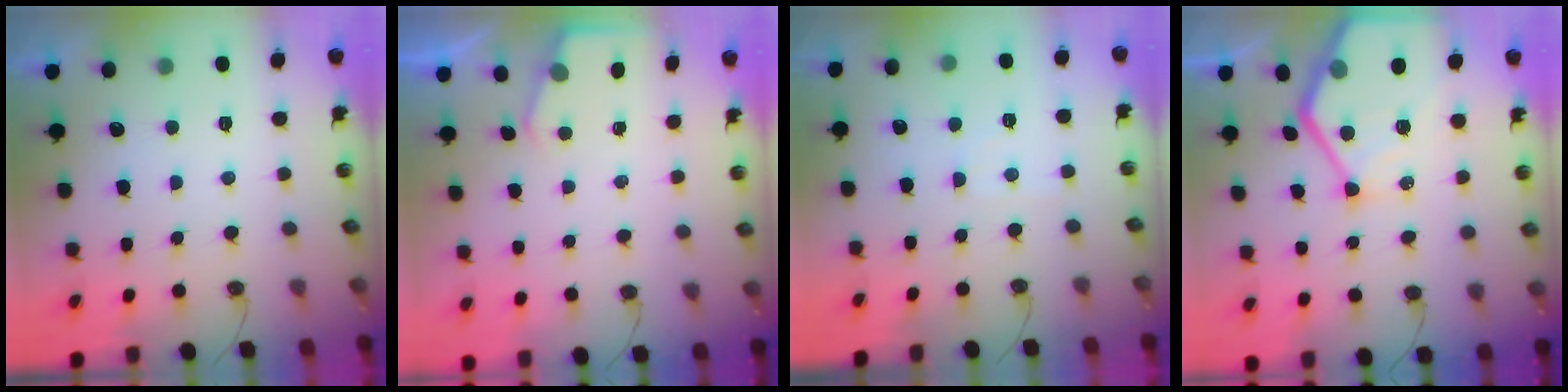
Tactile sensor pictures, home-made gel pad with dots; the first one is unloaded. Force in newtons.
{"total": 2.8, "press": 2.8, "slide": 0.4}
{"total": 3.2, "press": 3.1, "slide": 0.4}
{"total": 17.0, "press": 16.9, "slide": 1.5}